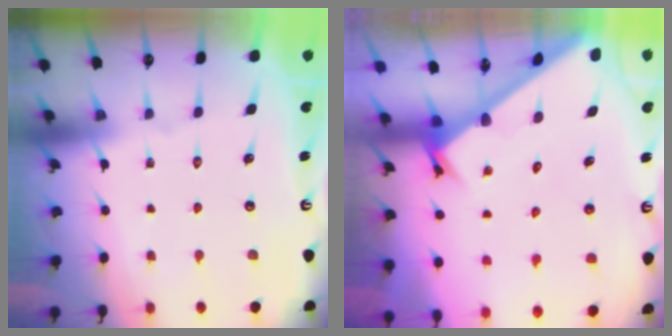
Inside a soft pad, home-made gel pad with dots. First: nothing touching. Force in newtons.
{"total": 2.6, "press": 2.6, "slide": 0.2}